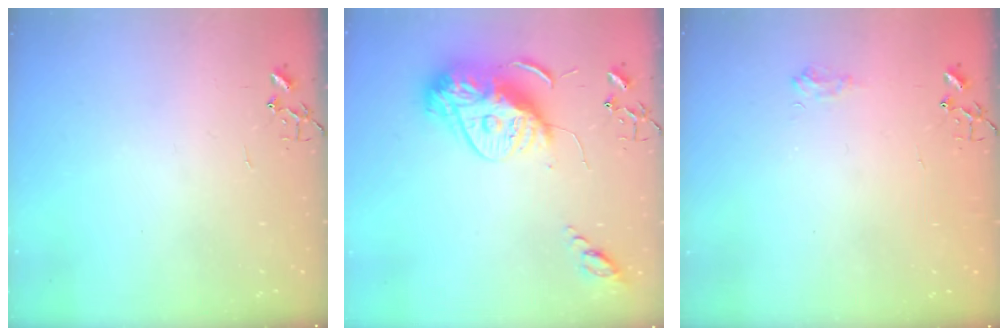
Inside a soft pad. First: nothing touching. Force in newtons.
{"total": 16.1, "press": 16.0, "slide": 1.6}
{"total": 6.3, "press": 6.3, "slide": 0.8}